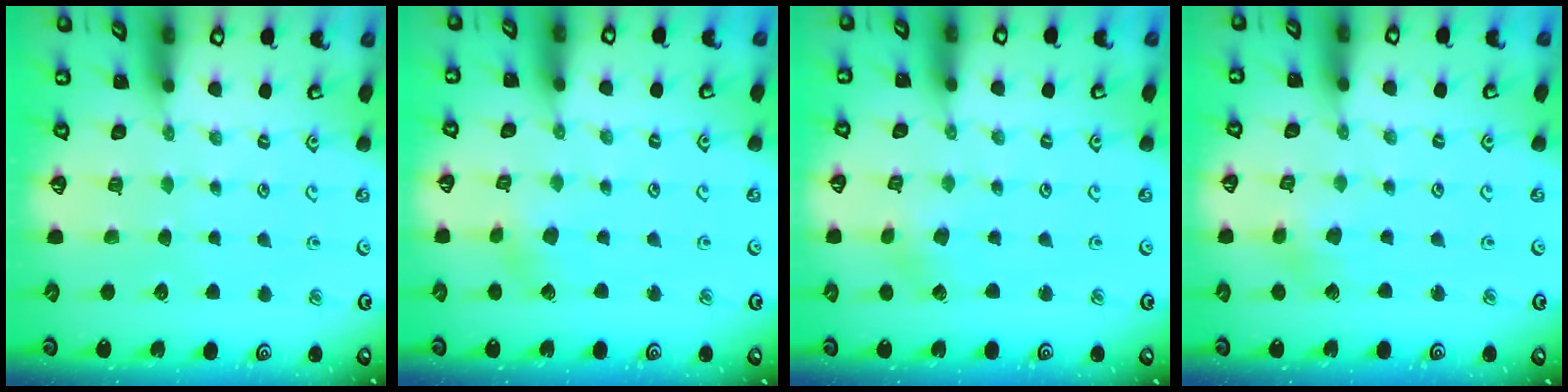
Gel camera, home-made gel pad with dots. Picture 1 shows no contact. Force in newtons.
{"total": 2.5, "press": 2.3, "slide": 0.8}
{"total": 1.7, "press": 1.7, "slide": 0.3}
{"total": 2.6, "press": 2.5, "slide": 0.4}